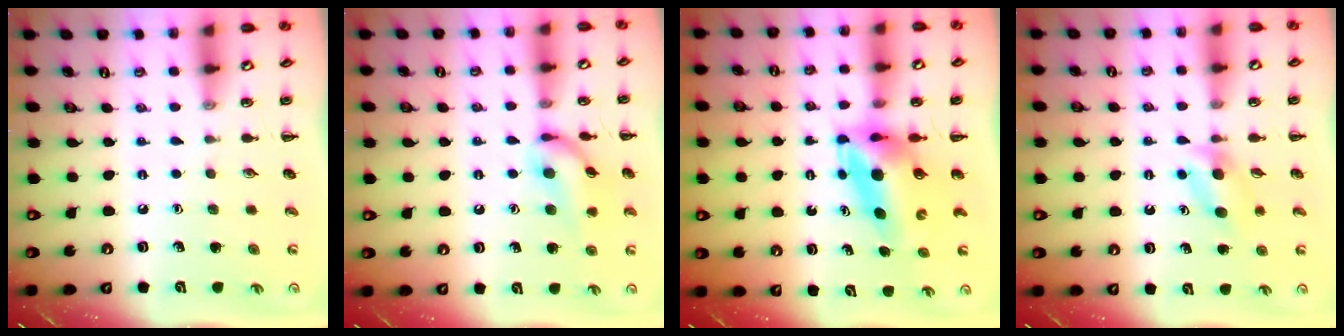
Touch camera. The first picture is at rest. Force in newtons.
{"total": 14.0, "press": 13.9, "slide": 1.2}
{"total": 7.3, "press": 7.0, "slide": 2.3}
{"total": 4.1, "press": 3.7, "slide": 1.6}